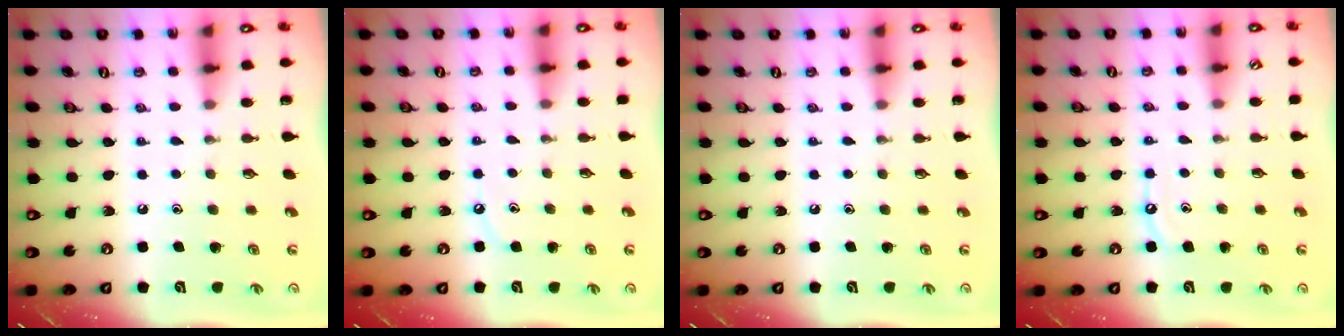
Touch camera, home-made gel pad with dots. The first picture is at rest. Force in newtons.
{"total": 3.8, "press": 3.8, "slide": 0.5}
{"total": 0.0}
{"total": 5.3, "press": 5.3, "slide": 0.5}